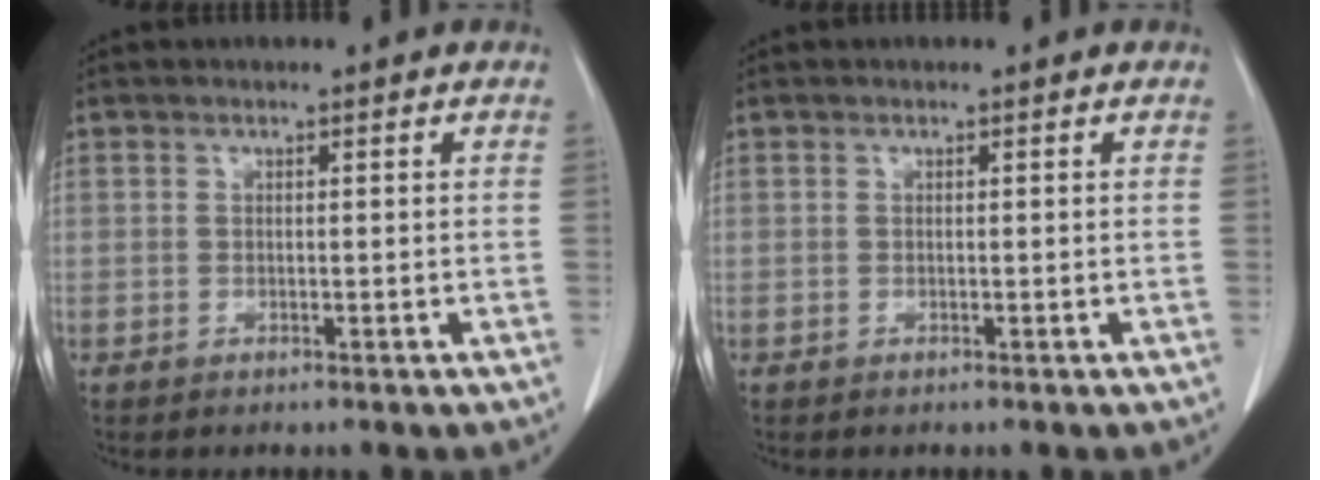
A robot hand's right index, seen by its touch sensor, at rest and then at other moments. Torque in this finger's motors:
{"motor_torque": [0.00, 0.00, 0.00, 0.00]}